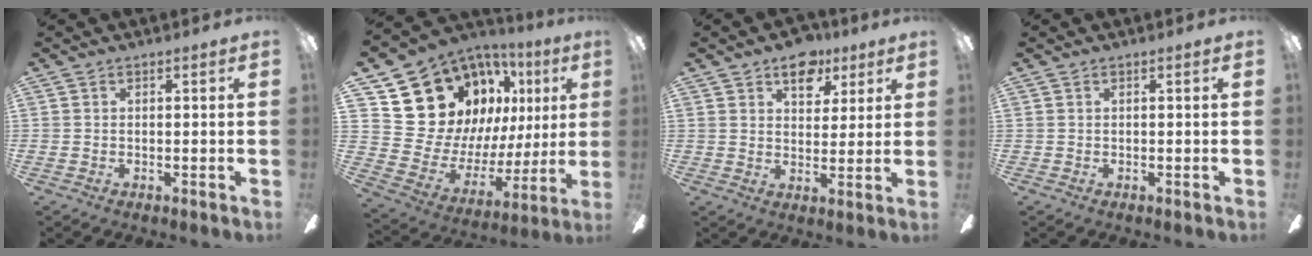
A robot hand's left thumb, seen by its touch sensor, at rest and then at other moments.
{"total": 18.5, "force": [11.4, 13.2, 6.1], "torque": [-0.109, -0.090, 0.246]}
{"total": 8.9, "force": [5.5, 5.6, 4.3], "torque": [-0.036, -0.024, 0.093]}
{"total": 0.0}